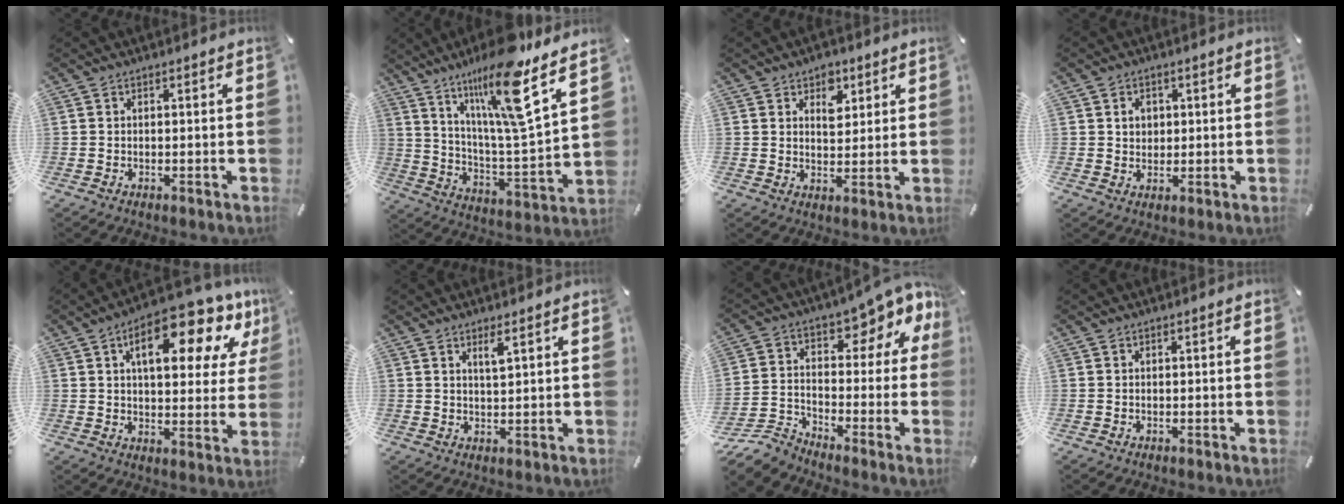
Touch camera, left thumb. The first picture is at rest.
{"total": 19.0, "force": [13.1, 2.8, 13.5], "torque": [-0.241, -0.079, 0.206]}
{"total": 5.8, "force": [2.8, 4.1, 3.1], "torque": [-0.021, -0.009, 0.043]}
{"total": 3.0, "force": [0.6, 2.7, 0.9], "torque": [-0.010, 0.000, 0.006]}
{"total": 19.0, "force": [10.1, 8.4, 13.7], "torque": [-0.181, -0.056, 0.157]}
{"total": 2.8, "force": [1.8, 0.4, 2.2], "torque": [-0.038, -0.002, 0.029]}
{"total": 8.7, "force": [-4.4, 4.9, 5.7], "torque": [-0.109, 0.003, -0.090]}
{"total": 0.0}